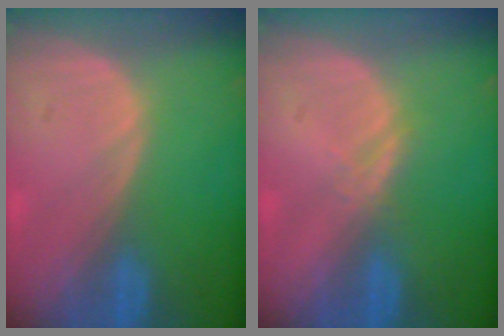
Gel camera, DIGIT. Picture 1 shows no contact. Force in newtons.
{"total": 1.3, "press": 1.3, "slide": 0.1}